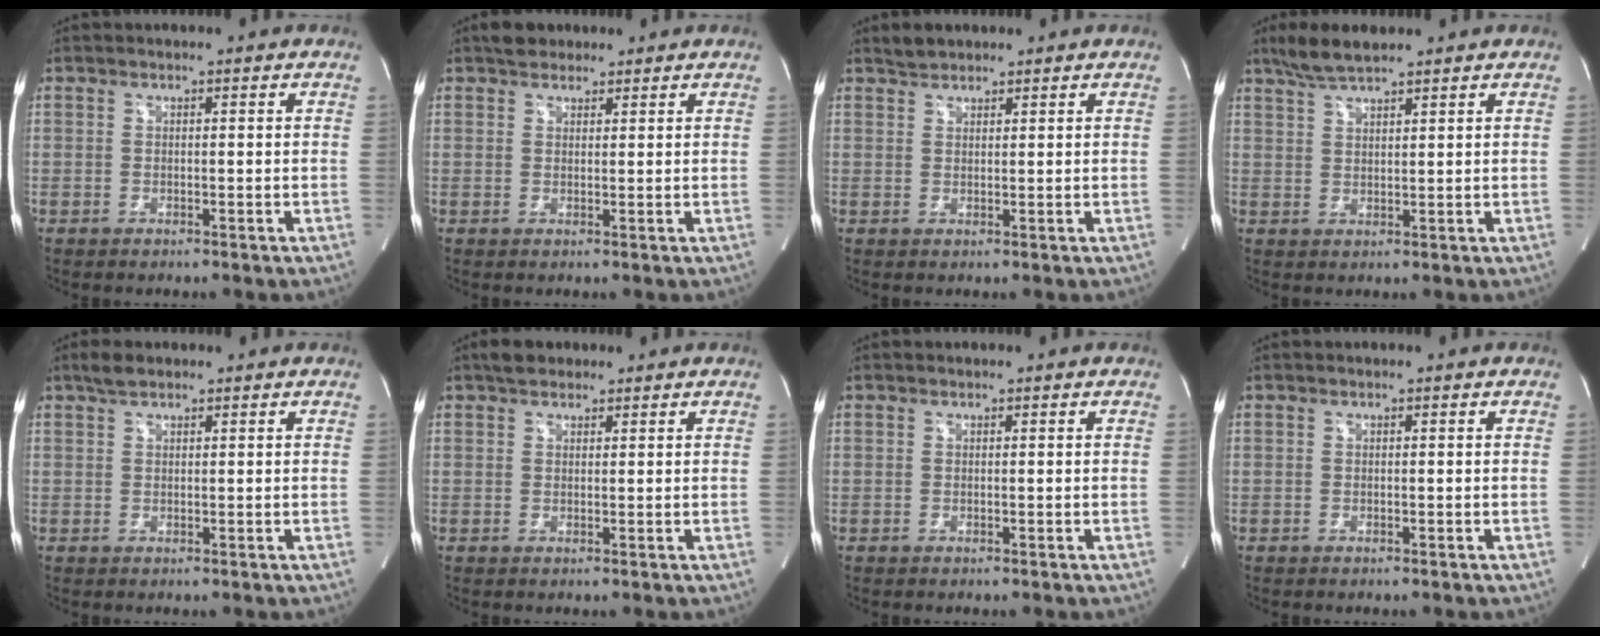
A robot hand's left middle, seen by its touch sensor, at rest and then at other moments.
{"total": 3.1, "force": [2.4, 1.7, 0.9], "torque": [-0.018, 0.016, 0.038]}
{"total": 2.1, "force": [1.9, 0.8, 0.4], "torque": [-0.014, 0.006, 0.035]}
{"total": 5.1, "force": [4.3, 0.6, 2.7], "torque": [-0.064, 0.013, 0.084]}
{"total": 2.2, "force": [1.8, 0.8, 1.1], "torque": [-0.028, 0.010, 0.034]}
{"total": 3.0, "force": [2.3, 1.6, 1.1], "torque": [-0.025, 0.017, 0.036]}
{"total": 0.0}
{"total": 0.0}